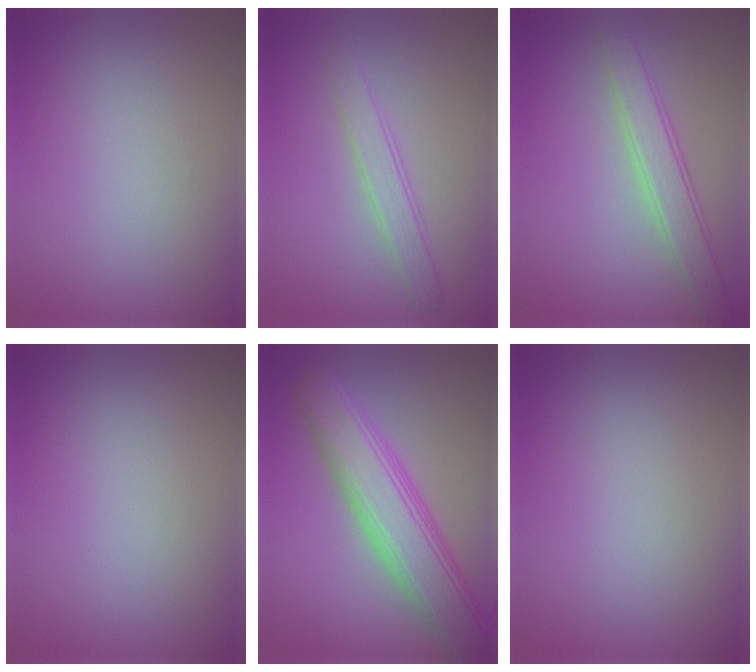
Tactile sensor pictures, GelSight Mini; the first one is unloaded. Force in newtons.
{"total": 2.2, "press": 2.2, "slide": 0.1}
{"total": 3.3, "press": 3.3, "slide": 0.2}
{"total": 0.0}
{"total": 8.1, "press": 8.1, "slide": 0.5}
{"total": 0.0}